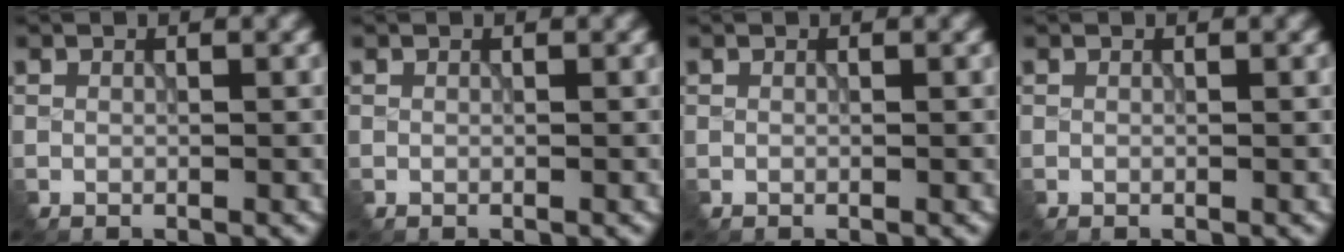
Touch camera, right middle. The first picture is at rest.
{"total": 0.0}
{"total": 0.0}
{"total": 0.0}